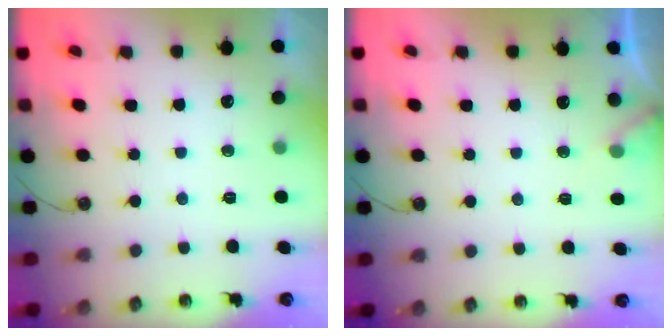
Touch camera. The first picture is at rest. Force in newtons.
{"total": 5.3, "press": 5.3, "slide": 0.5}